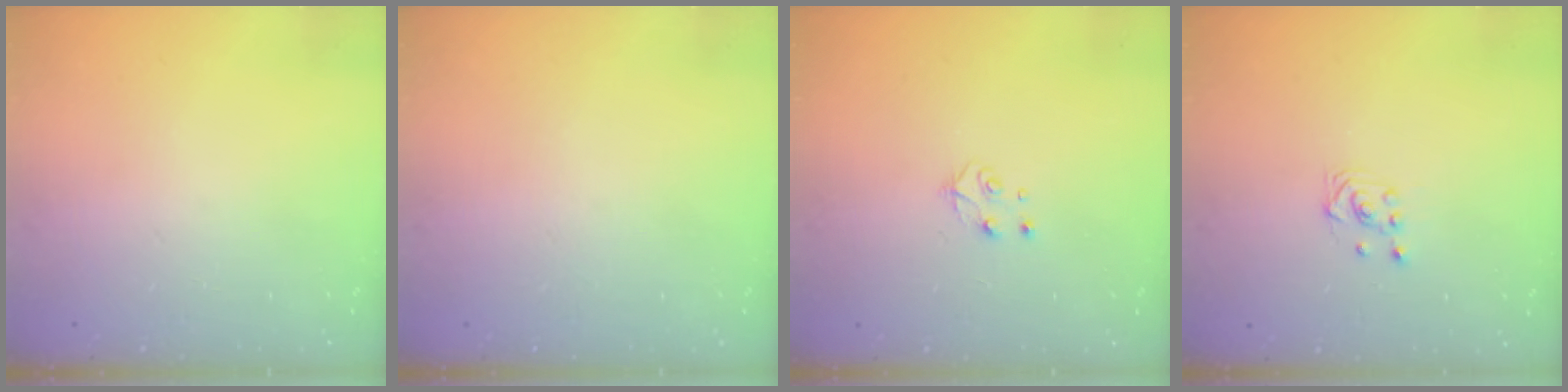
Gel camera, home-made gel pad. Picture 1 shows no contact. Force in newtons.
{"total": 0.0}
{"total": 4.9, "press": 4.8, "slide": 0.6}
{"total": 2.9, "press": 2.6, "slide": 1.4}